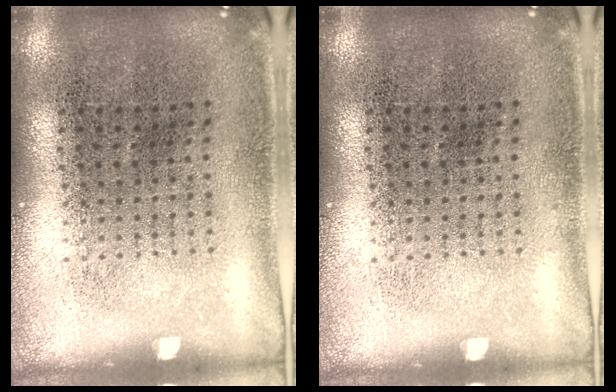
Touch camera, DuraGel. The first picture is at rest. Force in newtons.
{"total": 0.0}